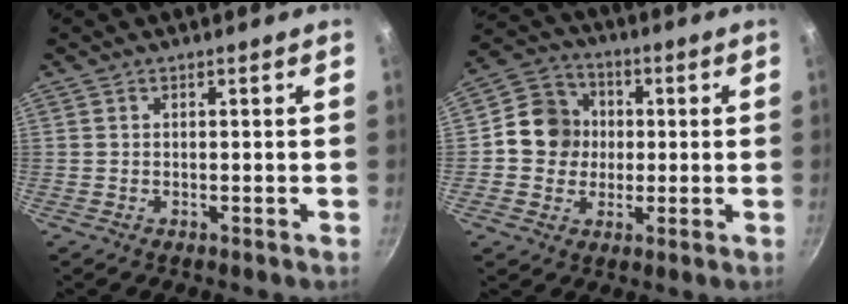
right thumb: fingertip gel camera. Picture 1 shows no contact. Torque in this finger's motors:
{"motor_torque": [1.02, 1.79, 0.72, -0.73, 0.27]}